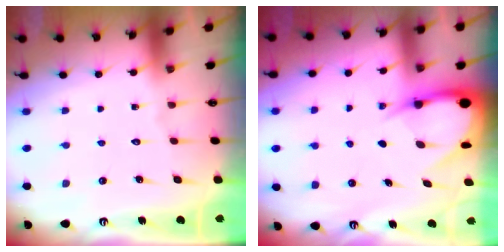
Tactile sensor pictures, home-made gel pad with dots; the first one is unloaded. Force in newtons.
{"total": 5.8, "press": 5.8, "slide": 0.7}